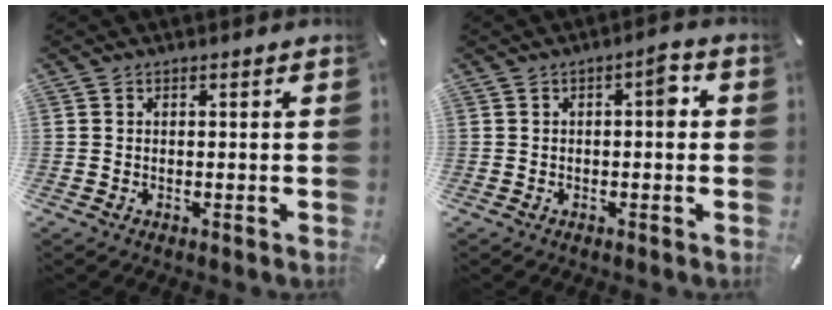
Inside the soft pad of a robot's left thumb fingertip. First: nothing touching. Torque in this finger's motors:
{"motor_torque": [0.42, 0.96, 0.36, -0.38, 0.12]}